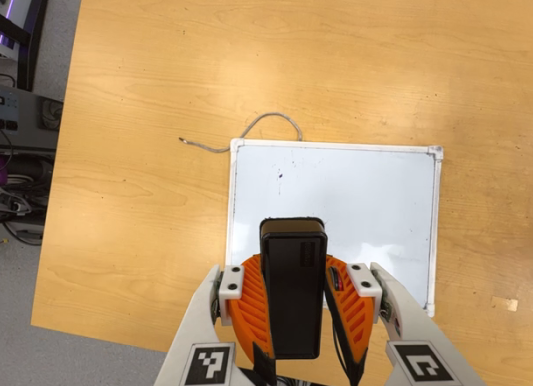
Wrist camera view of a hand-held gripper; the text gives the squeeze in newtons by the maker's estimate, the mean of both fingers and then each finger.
{"total": 6.8, "left": 6.0, "right": 7.5}